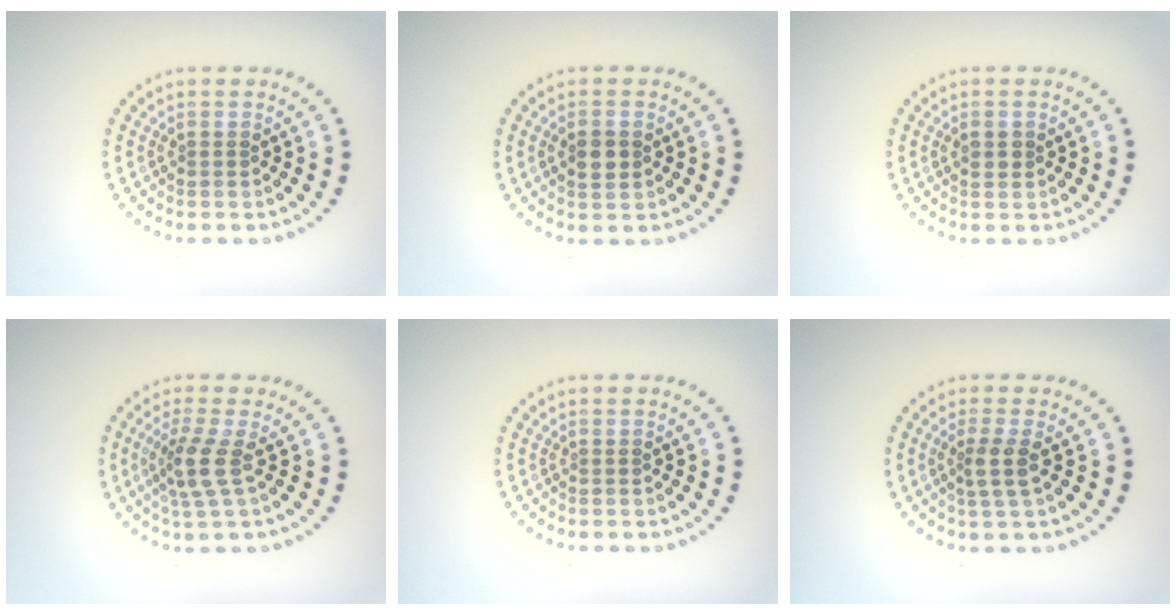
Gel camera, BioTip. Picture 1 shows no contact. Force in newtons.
{"total": 2.0, "press": 2.0, "slide": 0.2}
{"total": 1.3, "press": 1.3, "slide": 0.2}
{"total": 2.9, "press": 2.2, "slide": 1.8}
{"total": 0.0}
{"total": 2.1, "press": 1.7, "slide": 1.3}